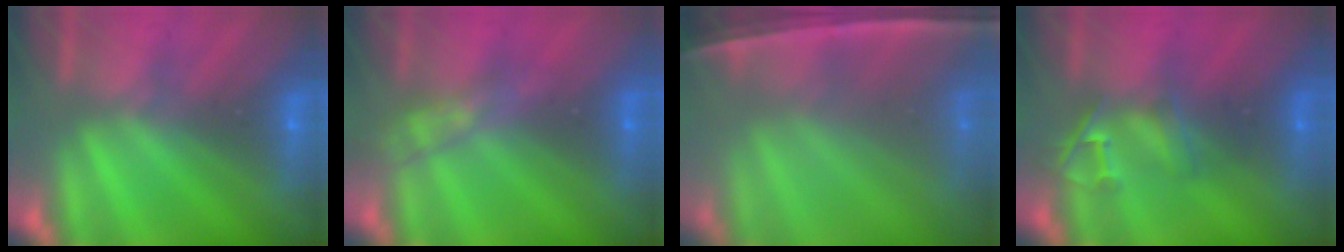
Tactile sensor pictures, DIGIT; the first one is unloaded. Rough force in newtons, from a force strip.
{"total": 3.1}
{"total": 7.2}
{"total": 2.4}